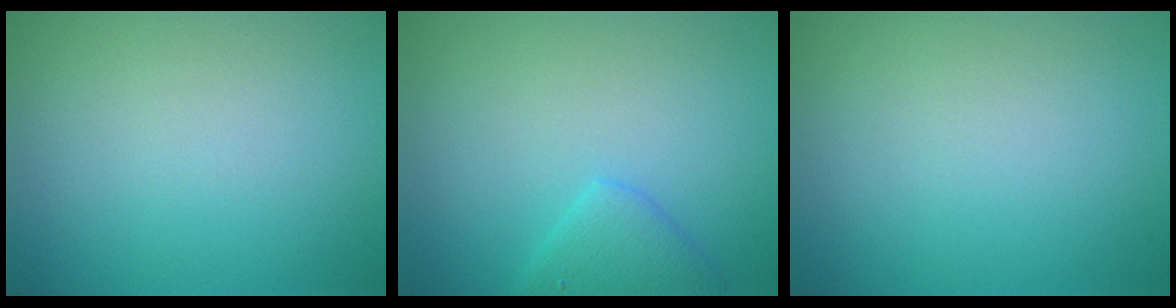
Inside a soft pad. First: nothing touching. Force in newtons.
{"total": 2.3, "press": 2.3, "slide": 0.1}
{"total": 0.0}